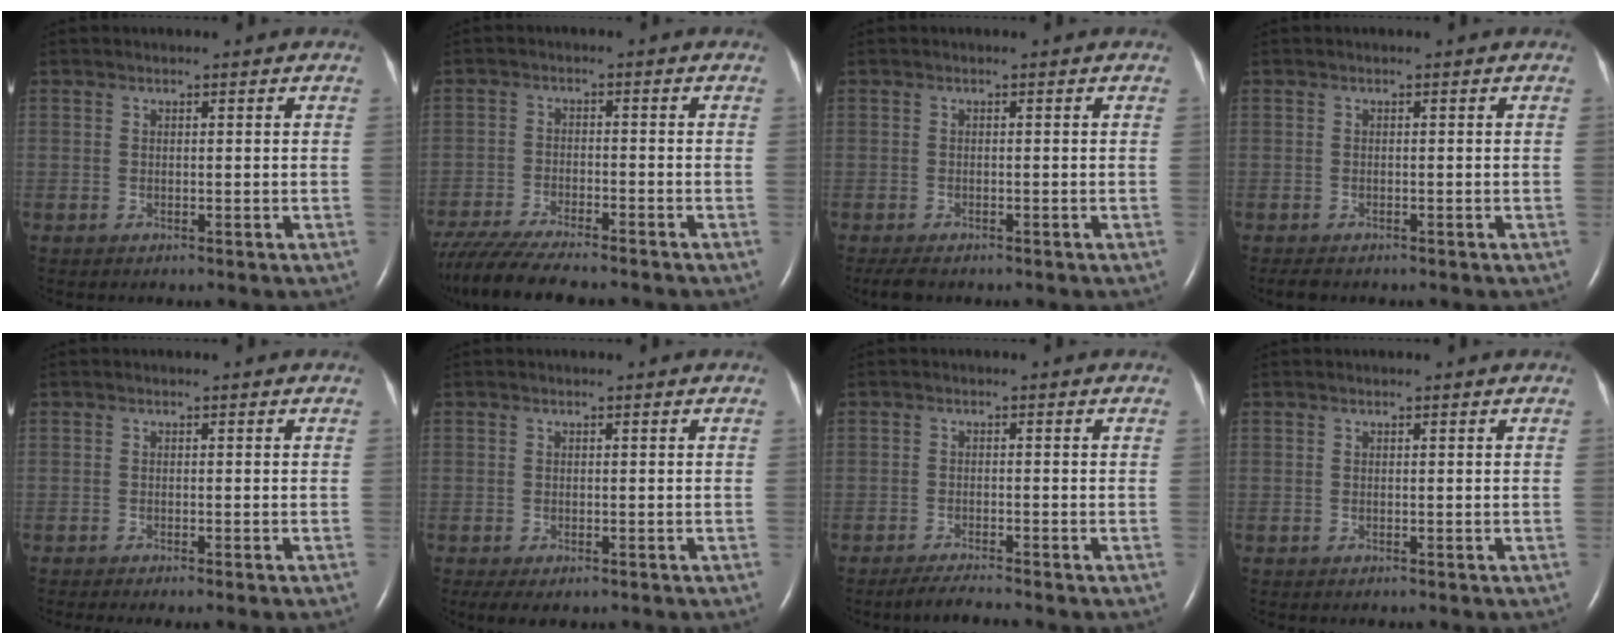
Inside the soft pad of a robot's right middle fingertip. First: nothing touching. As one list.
[{"total": 13.2, "force": [-11.3, 1.8, 6.5], "torque": [-0.114, -0.028, -0.177]}, {"total": 2.8, "force": [-2.2, 1.0, 1.5], "torque": [-0.031, -0.008, -0.031]}, {"total": 1.4, "force": [-1.2, 0.5, 0.6], "torque": [-0.016, -0.004, -0.016]}, {"total": 3.1, "force": [-2.6, -0.4, 1.7], "torque": [-0.019, 0.000, -0.034]}, {"total": 3.2, "force": [-2.1, 1.4, 2.0], "torque": [-0.036, -0.010, -0.026]}, {"total": 2.9, "force": [-2.7, -0.4, 1.0], "torque": [-0.030, -0.017, -0.047]}, {"total": 0.0}]